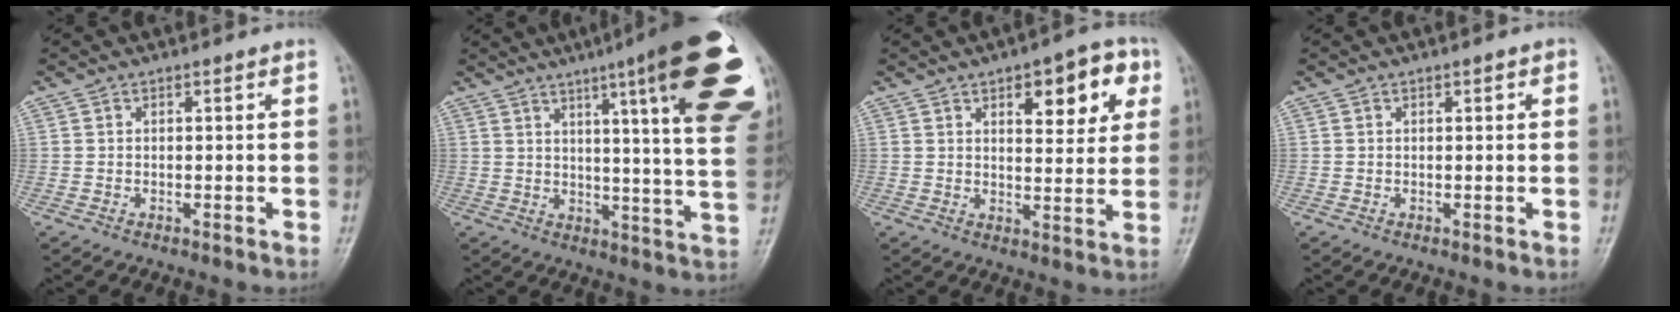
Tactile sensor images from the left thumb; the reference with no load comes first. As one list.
[{"total": 23.8, "force": [11.5, 3.2, 20.6], "torque": [-0.229, -0.032, 0.139]}, {"total": 10.7, "force": [4.7, 4.9, 8.2], "torque": [-0.070, -0.015, 0.058]}, {"total": 1.0, "force": [0.4, 0.5, 0.8], "torque": [-0.009, 0.001, 0.004]}]